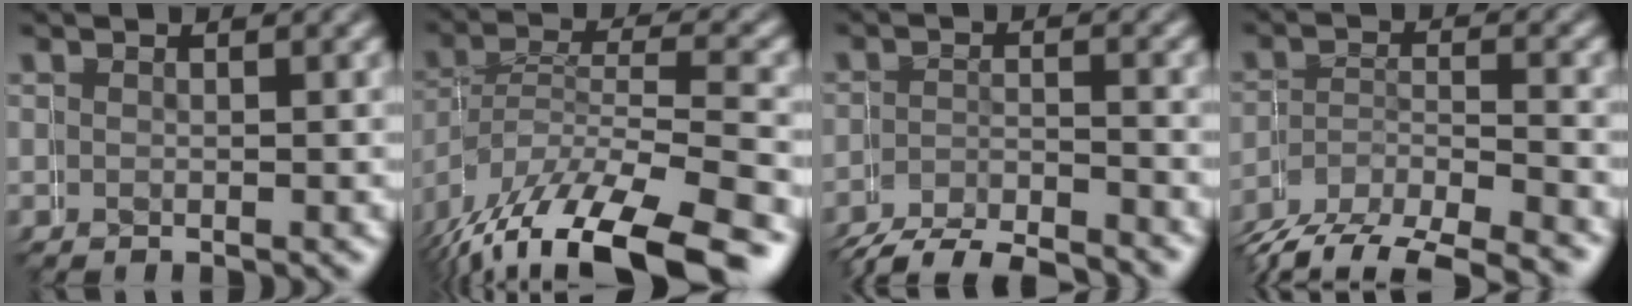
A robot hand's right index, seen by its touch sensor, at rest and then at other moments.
{"total": 7.5, "force": [-5.2, 3.6, 4.1], "torque": [-0.108, -0.038, -0.054]}
{"total": 4.1, "force": [-3.6, 1.9, 0.0], "torque": [-0.011, -0.011, -0.061]}
{"total": 6.3, "force": [-4.6, 3.8, 2.2], "torque": [-0.043, -0.016, -0.072]}